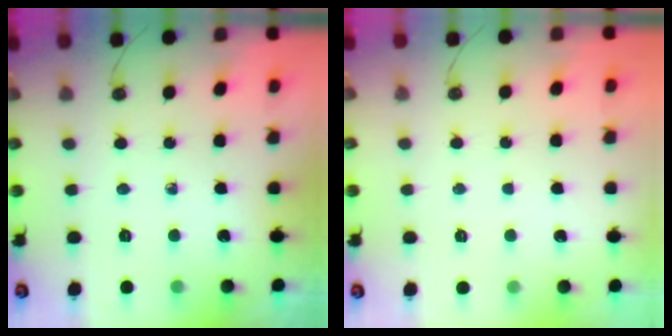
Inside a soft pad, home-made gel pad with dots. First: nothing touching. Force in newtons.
{"total": 1.3, "press": 1.3, "slide": 0.1}